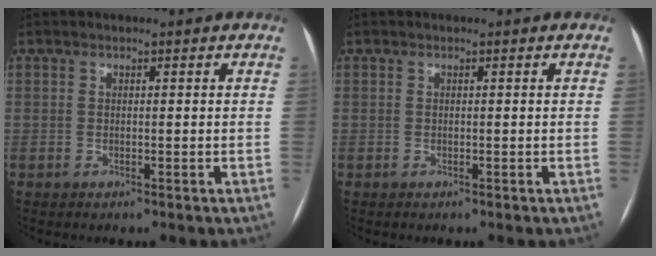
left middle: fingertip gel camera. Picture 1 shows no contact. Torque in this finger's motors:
{"motor_torque": [0.01, 0.01, 0.01, 0.01]}